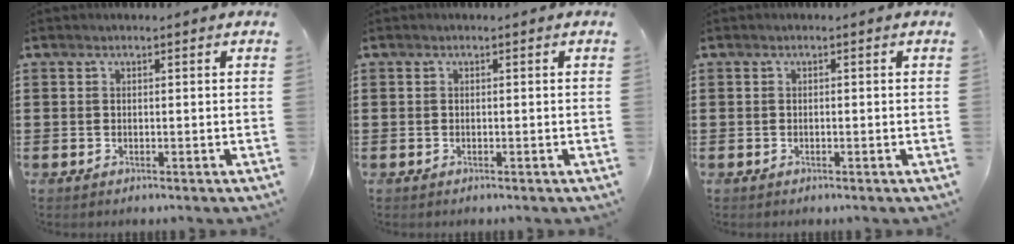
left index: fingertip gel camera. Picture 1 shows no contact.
{"total": 0.0}
{"total": 0.0}